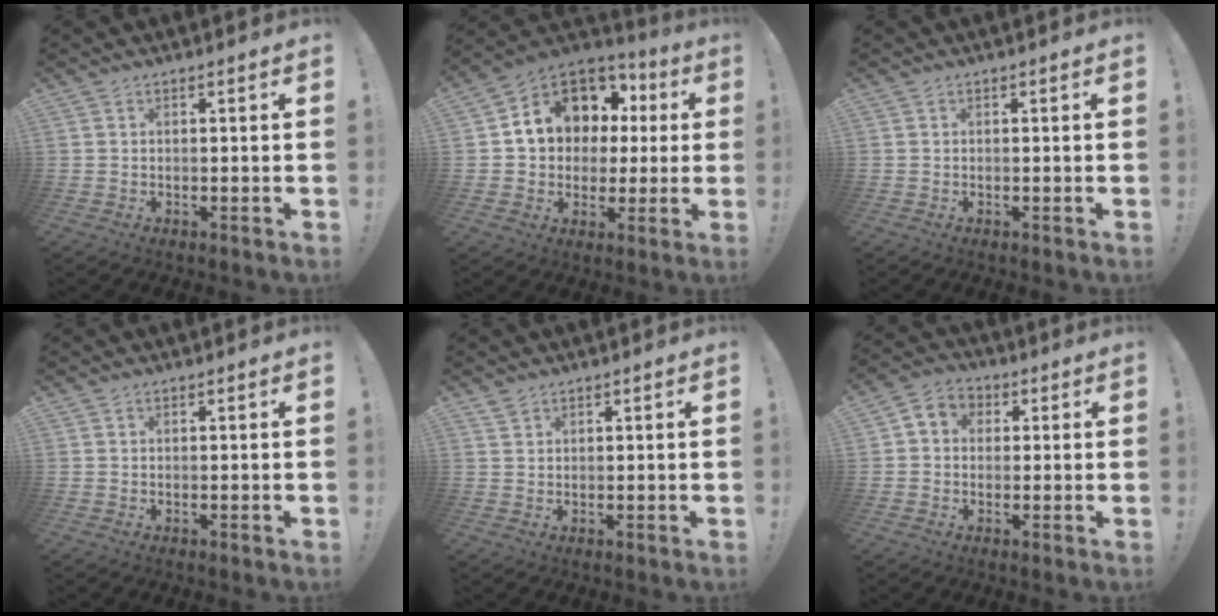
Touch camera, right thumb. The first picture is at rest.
{"total": 12.6, "force": [4.4, 10.3, 5.6], "torque": [-0.085, -0.028, 0.095]}
{"total": 0.0}
{"total": 0.0}
{"total": 1.8, "force": [1.6, 0.8, 0.4], "torque": [-0.007, -0.006, 0.030]}
{"total": 4.9, "force": [-0.3, 4.3, 2.2], "torque": [-0.027, 0.011, -0.003]}